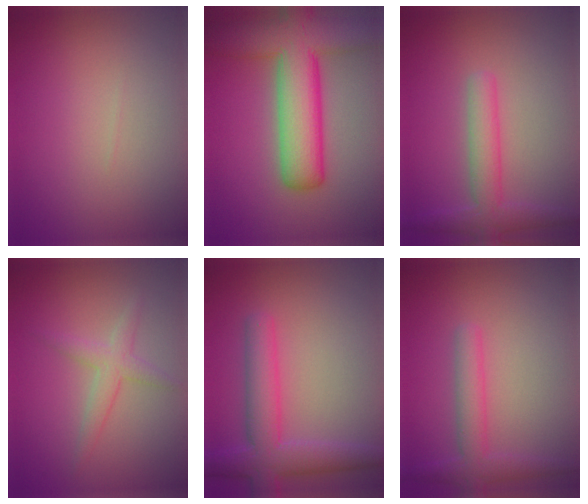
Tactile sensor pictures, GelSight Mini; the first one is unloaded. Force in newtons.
{"total": 10.4, "press": 10.4, "slide": 0.6}
{"total": 3.5, "press": 3.5, "slide": 0.2}
{"total": 2.2, "press": 2.2, "slide": 0.1}
{"total": 5.4, "press": 5.4, "slide": 0.2}
{"total": 3.0, "press": 3.0, "slide": 0.1}